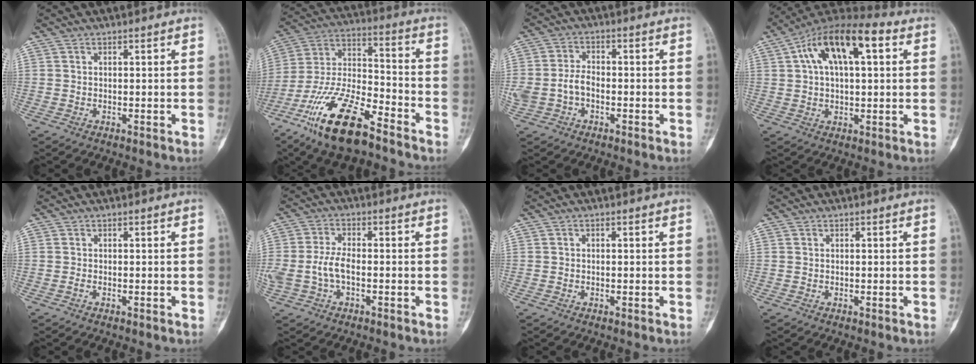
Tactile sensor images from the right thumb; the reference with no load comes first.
{"total": 19.4, "force": [-12.4, 6.7, 13.3], "torque": [-0.262, 0.064, -0.230]}
{"total": 6.8, "force": [-1.8, 4.7, 4.6], "torque": [-0.100, 0.023, -0.033]}
{"total": 16.4, "force": [5.3, 7.7, 13.5], "torque": [-0.218, 0.029, 0.081]}
{"total": 0.0}
{"total": 6.6, "force": [-1.3, 3.6, 5.4], "torque": [-0.132, 0.019, -0.023]}
{"total": 0.0}
{"total": 0.0}